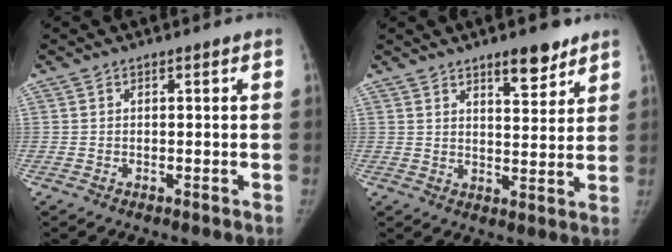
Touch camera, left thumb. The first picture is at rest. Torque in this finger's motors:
{"motor_torque": [0.54, -0.09, 0.60, -0.96, 0.19]}